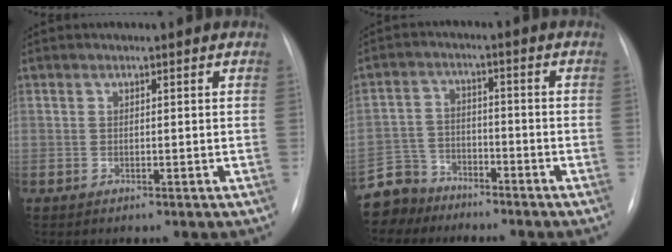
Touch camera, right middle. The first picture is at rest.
{"total": 6.7, "force": [-5.8, 3.3, -0.6], "torque": [0.011, 0.005, -0.114]}